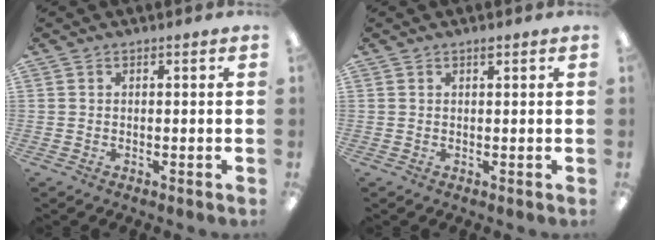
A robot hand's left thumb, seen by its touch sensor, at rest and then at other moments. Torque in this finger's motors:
{"motor_torque": [0.13, -0.37, 0.84, 0.19, 0.00]}